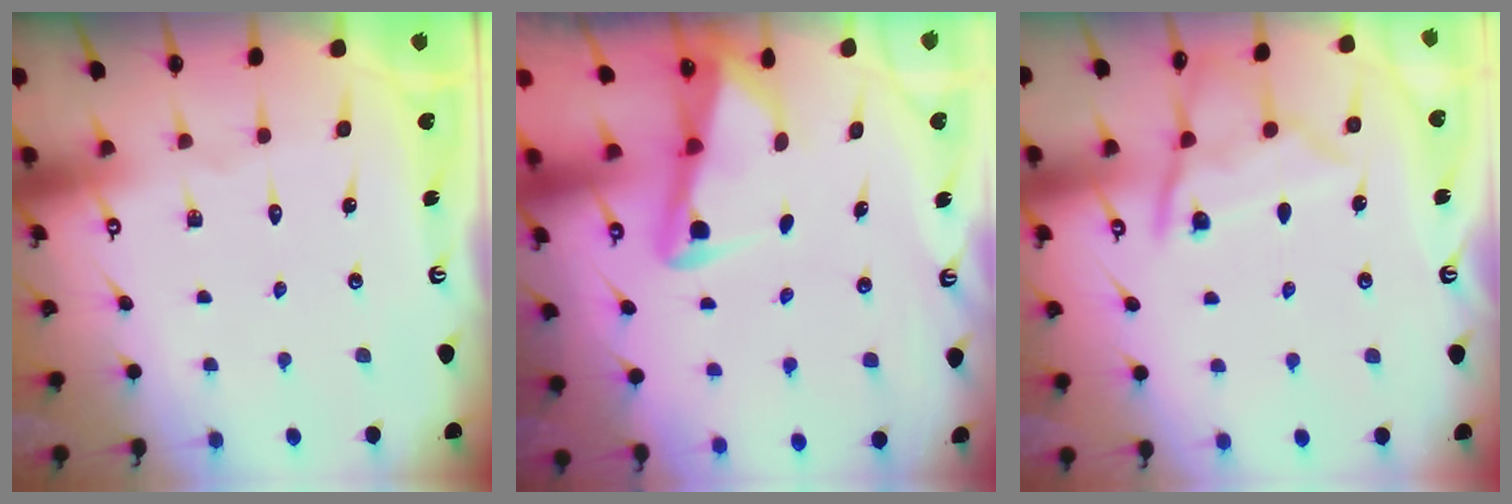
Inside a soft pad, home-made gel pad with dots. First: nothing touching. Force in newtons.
{"total": 2.8, "press": 2.8, "slide": 0.4}
{"total": 8.5, "press": 8.5, "slide": 0.5}